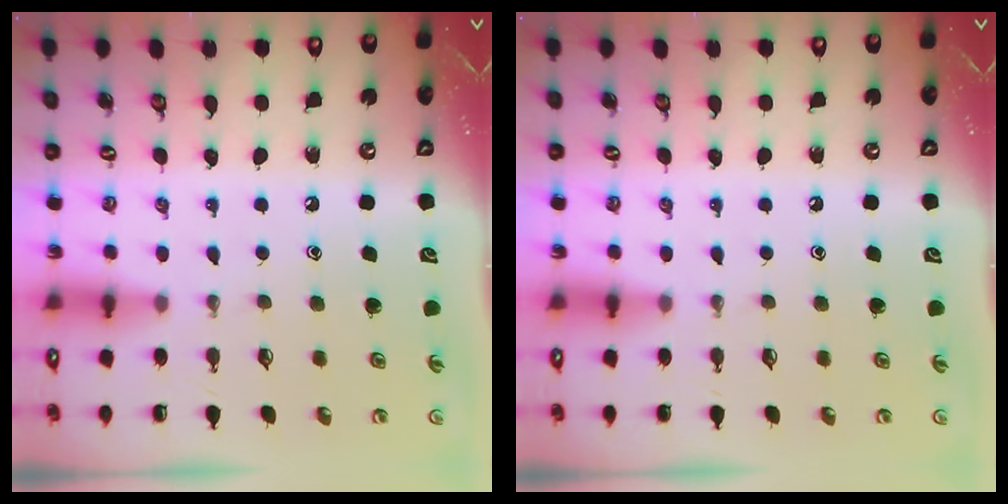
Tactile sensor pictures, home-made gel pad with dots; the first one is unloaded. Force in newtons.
{"total": 0.0}